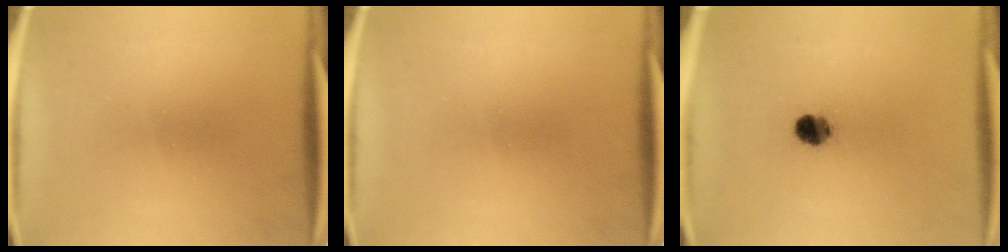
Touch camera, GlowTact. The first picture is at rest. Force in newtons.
{"total": 0.0}
{"total": 4.9}